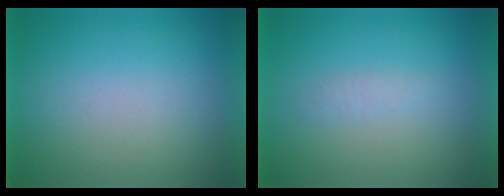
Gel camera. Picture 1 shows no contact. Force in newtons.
{"total": 1.4}